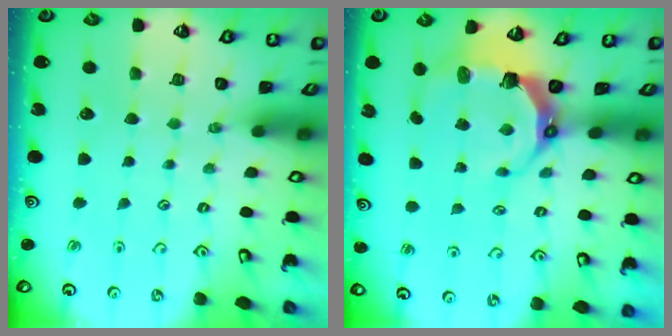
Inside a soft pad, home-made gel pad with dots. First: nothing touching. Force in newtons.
{"total": 8.2, "press": 6.4, "slide": 5.2}